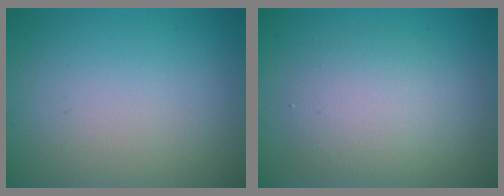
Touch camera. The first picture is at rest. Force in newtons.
{"total": 4.0, "press": 3.9, "slide": 0.2}